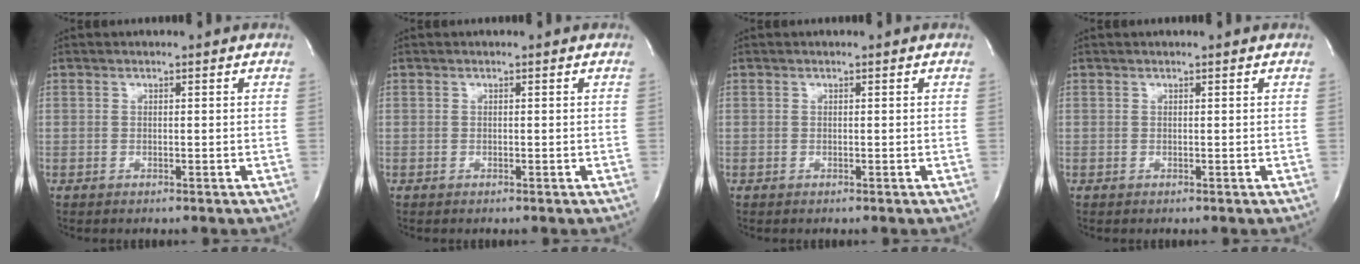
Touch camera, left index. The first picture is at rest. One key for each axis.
{"total": 0.0}
{"total": 0.0}
{"total": 0.8, "fx": 0.8, "fy": -0.1, "fz": 0.3, "tx": -0.006, "ty": 0.007, "tz": 0.010}